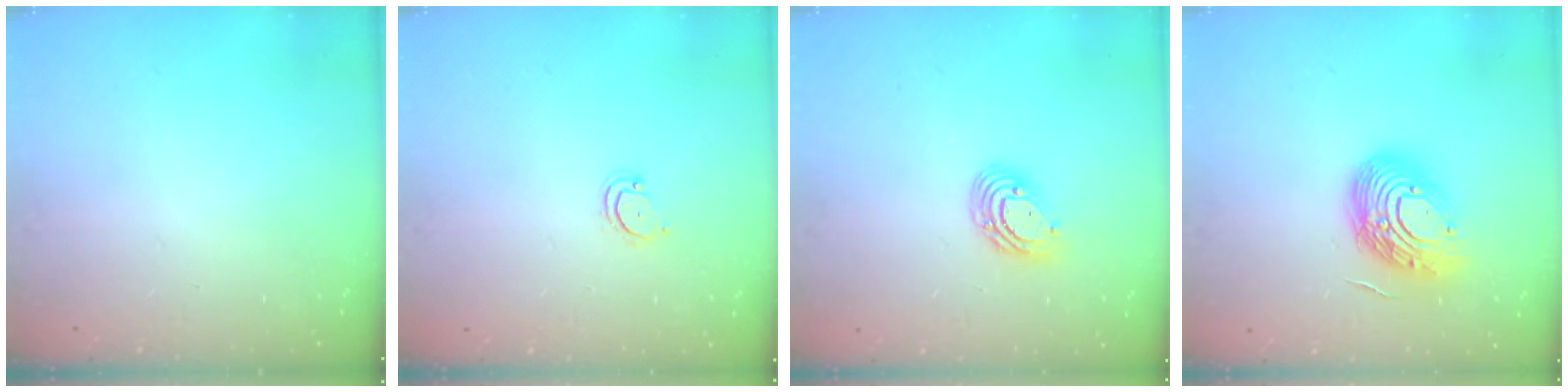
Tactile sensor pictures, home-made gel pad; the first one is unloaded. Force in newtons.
{"total": 2.8, "press": 2.8, "slide": 0.3}
{"total": 9.2, "press": 9.0, "slide": 1.5}
{"total": 16.2, "press": 16.1, "slide": 1.8}